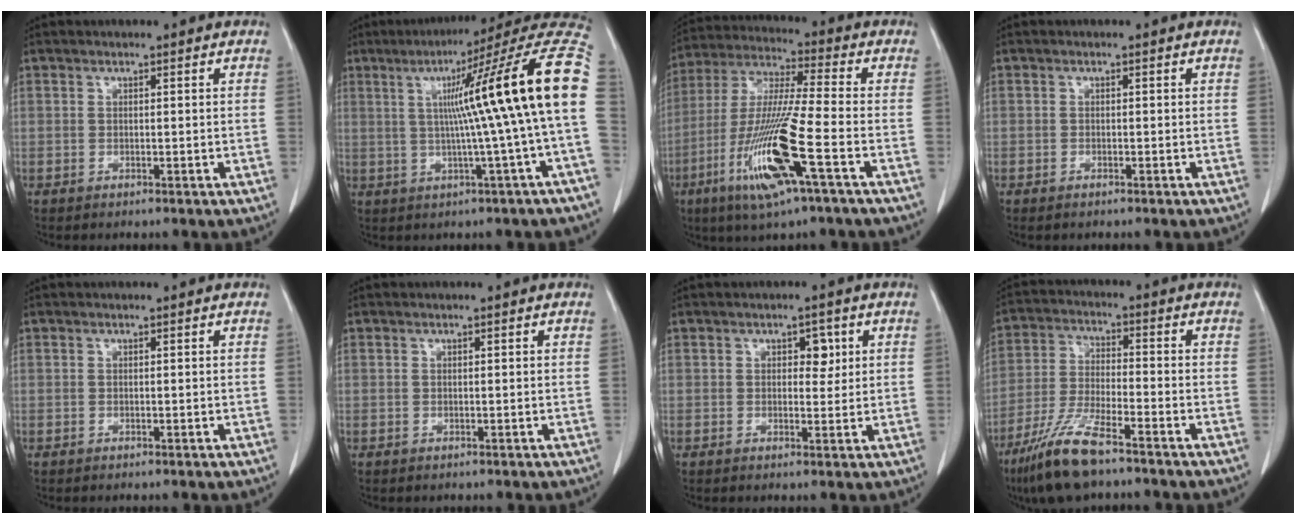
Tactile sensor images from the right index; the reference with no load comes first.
{"total": 18.3, "force": [1.7, -1.8, 18.1], "torque": [-0.223, 0.033, 0.013]}
{"total": 15.8, "force": [-6.3, 0.2, 14.5], "torque": [-0.303, -0.020, -0.119]}
{"total": 0.6, "force": [-0.5, 0.1, 0.3], "torque": [-0.011, -0.003, -0.003]}
{"total": 0.0}
{"total": 0.0}
{"total": 2.8, "force": [1.0, 1.7, 2.0], "torque": [-0.022, 0.004, 0.013]}
{"total": 10.7, "force": [-7.5, 1.5, 7.4], "torque": [-0.162, -0.028, -0.143]}